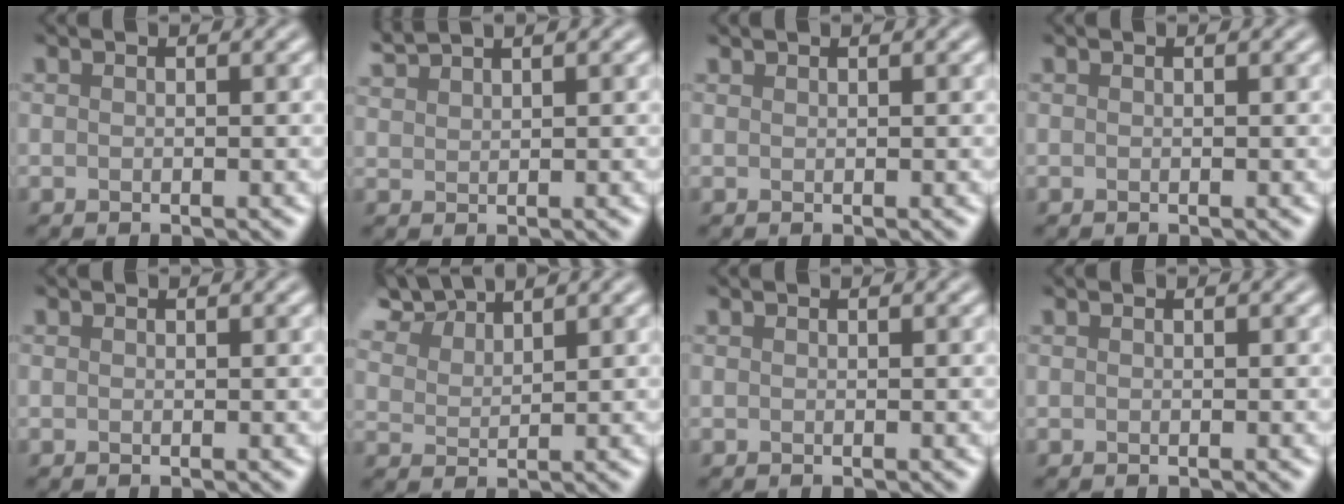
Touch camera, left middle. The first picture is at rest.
{"total": 1.9, "force": [1.3, -1.1, -0.8], "torque": [-0.003, -0.004, 0.062]}
{"total": 0.7, "force": [0.4, -0.4, -0.4], "torque": [0.004, -0.006, 0.013]}
{"total": 0.0}
{"total": 0.5, "force": [-0.1, -0.3, -0.4], "torque": [0.003, -0.007, 0.004]}
{"total": 3.0, "force": [3.0, -0.4, -0.1], "torque": [-0.036, -0.004, 0.089]}
{"total": 0.0}
{"total": 0.0}